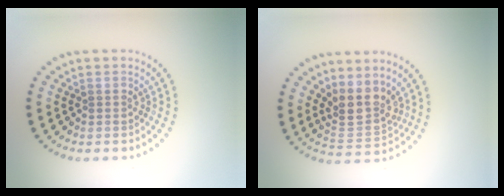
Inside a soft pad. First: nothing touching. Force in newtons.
{"total": 3.7, "press": 2.9, "slide": 2.3}